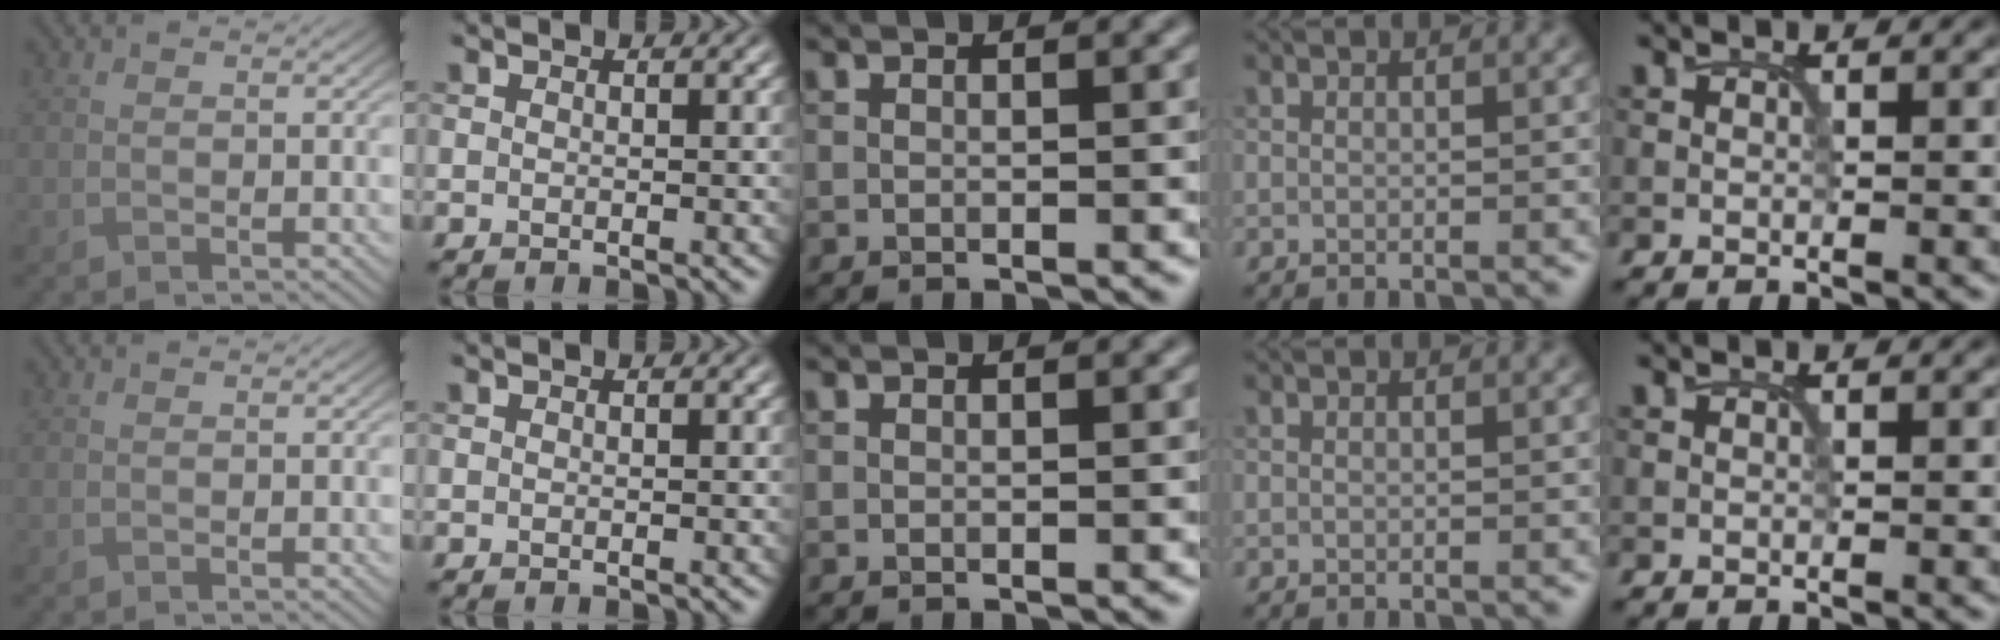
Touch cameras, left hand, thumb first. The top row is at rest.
{}